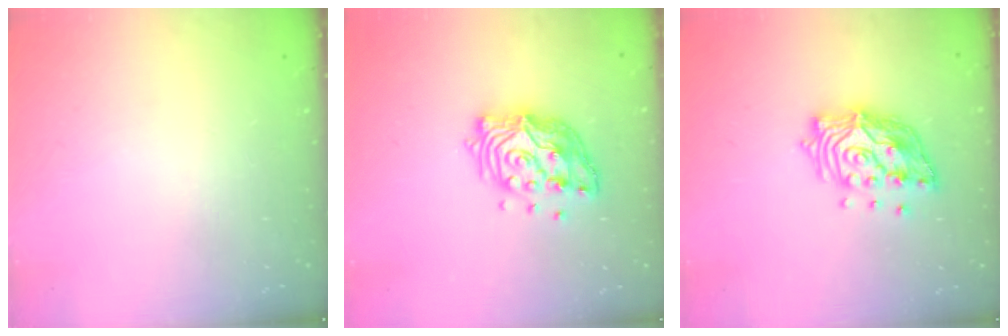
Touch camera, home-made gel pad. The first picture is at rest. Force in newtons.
{"total": 13.5, "press": 13.5, "slide": 1.2}
{"total": 14.3, "press": 14.1, "slide": 2.0}